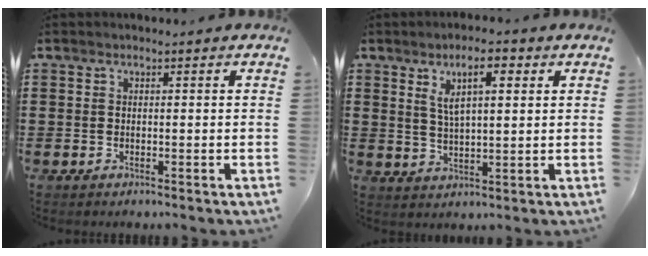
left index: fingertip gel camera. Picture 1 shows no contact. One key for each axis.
{"total": 6.1, "fx": 3.0, "fy": 2.1, "fz": 4.9, "tx": -0.096, "ty": 0.006, "tz": 0.049}